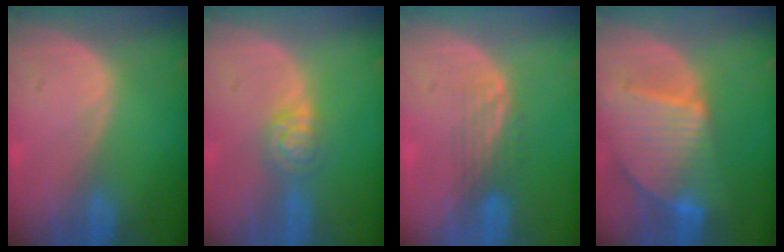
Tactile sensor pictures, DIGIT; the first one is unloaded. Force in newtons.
{"total": 4.7, "press": 3.9, "slide": 2.6}
{"total": 3.4, "press": 2.9, "slide": 1.8}
{"total": 9.5, "press": 8.2, "slide": 4.8}